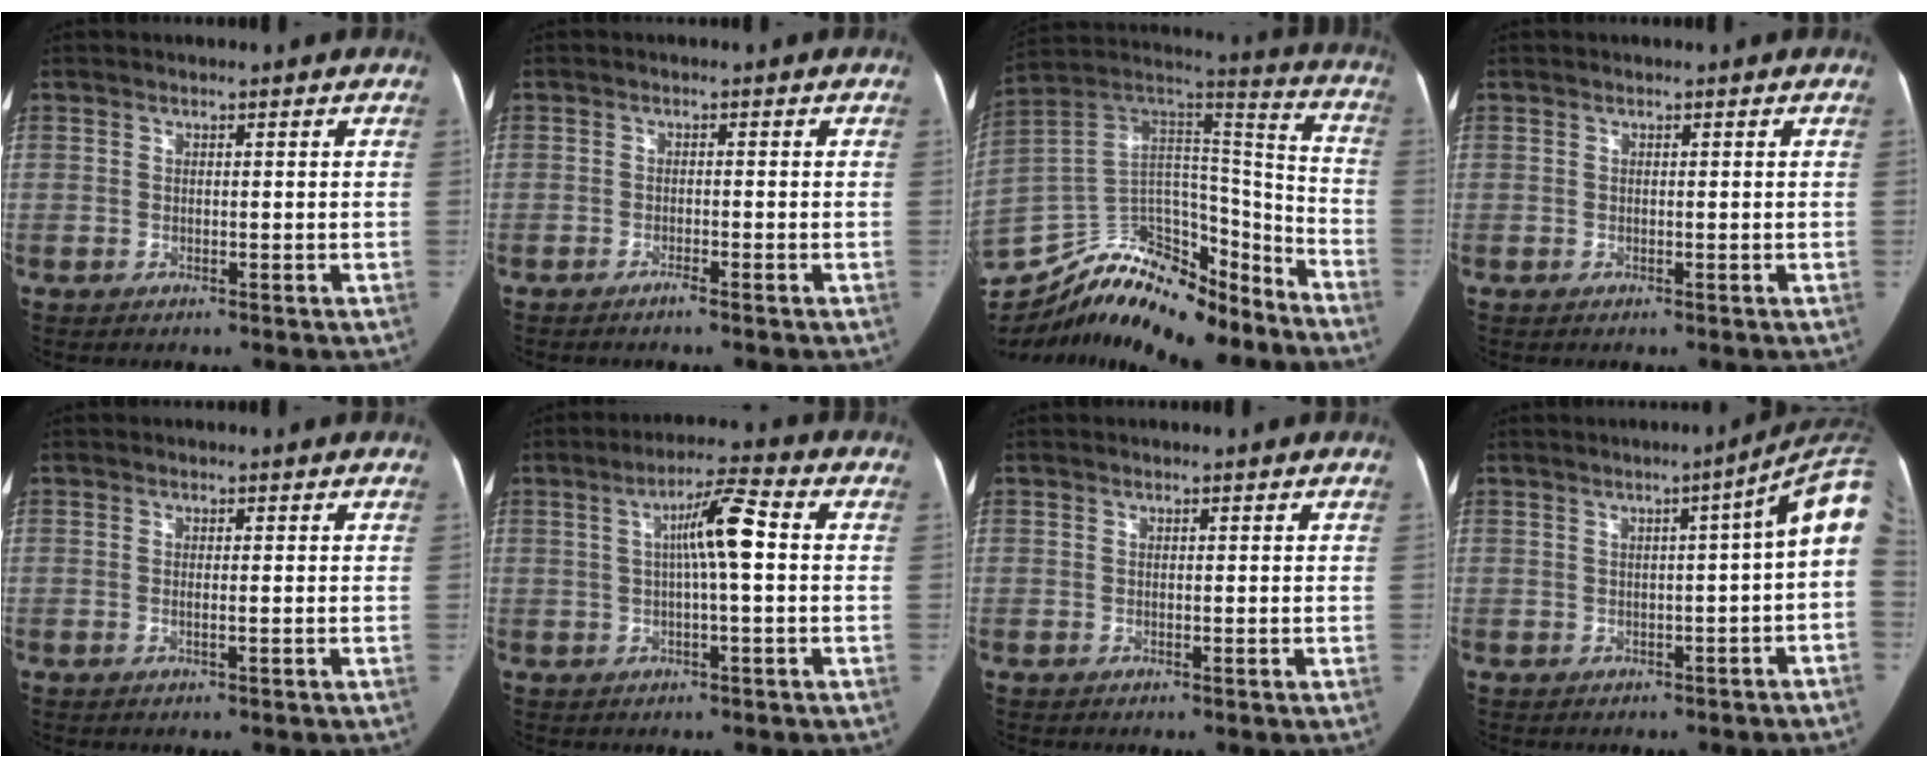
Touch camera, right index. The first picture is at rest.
{"total": 1.2, "force": [-1.0, -0.2, 0.6], "torque": [-0.012, -0.001, -0.018]}
{"total": 26.5, "force": [-20.9, 10.6, 12.5], "torque": [-0.254, 0.040, -0.334]}
{"total": 0.0}
{"total": 0.9, "force": [-0.1, -0.2, 0.9], "torque": [-0.019, -0.002, -0.004]}
{"total": 7.2, "force": [0.7, 0.3, 7.1], "torque": [-0.123, 0.017, 0.008]}
{"total": 0.0}
{"total": 7.0, "force": [1.8, 0.2, 6.8], "torque": [-0.069, 0.027, 0.006]}